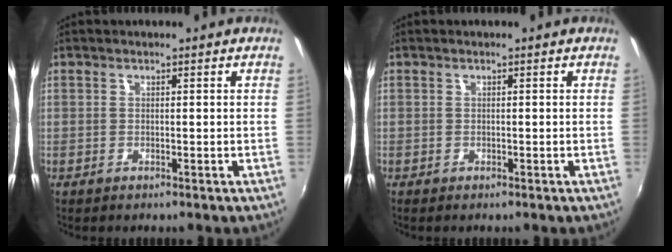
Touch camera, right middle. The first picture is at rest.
{"total": 0.0}